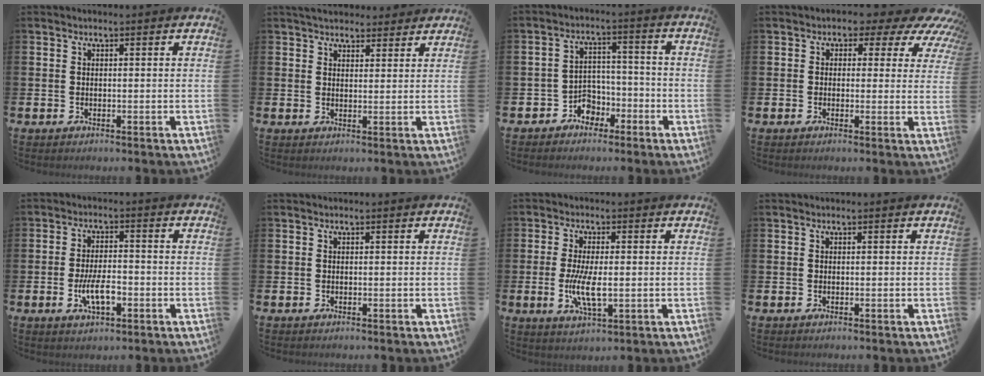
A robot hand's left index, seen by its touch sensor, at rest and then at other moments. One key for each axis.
{"total": 3.8, "fx": 3.6, "fy": 1.2, "fz": 0.3, "tx": -0.001, "ty": -0.016, "tz": 0.066}
{"total": 3.9, "fx": -2.6, "fy": 2.9, "fz": 0.6, "tx": -0.030, "ty": 0.005, "tz": -0.056}
{"total": 2.4, "fx": 0.7, "fy": 2.1, "fz": 1.1, "tx": -0.020, "ty": -0.015, "tz": -0.004}
{"total": 5.0, "fx": -1.5, "fy": 2.1, "fz": 4.3, "tx": -0.079, "ty": 0.006, "tz": -0.027}
{"total": 0.0}
{"total": 5.8, "fx": -0.4, "fy": 2.2, "fz": 5.4, "tx": -0.093, "ty": -0.002, "tz": -0.009}
{"total": 0.0}